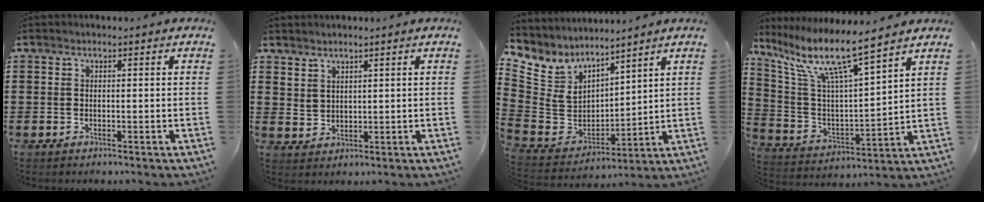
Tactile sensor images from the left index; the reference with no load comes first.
{"total": 2.4, "force": [2.0, 1.2, 0.0], "torque": [-0.007, 0.001, 0.040]}
{"total": 5.8, "force": [4.2, 4.0, 0.5], "torque": [-0.066, -0.046, 0.074]}
{"total": 10.4, "force": [7.7, 1.2, 6.8], "torque": [-0.154, -0.051, 0.122]}